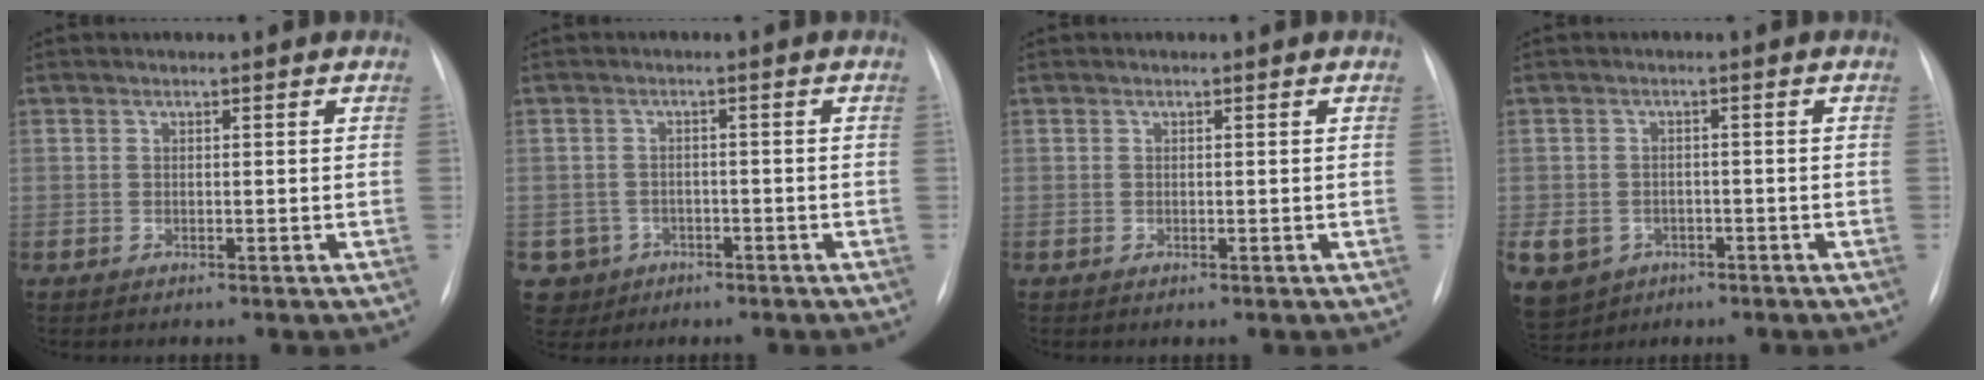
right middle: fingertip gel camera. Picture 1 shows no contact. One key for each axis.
{"total": 4.9, "fx": -2.2, "fy": 4.4, "fz": -0.2, "tx": 0.002, "ty": 0.011, "tz": -0.032}
{"total": 0.0}
{"total": 11.9, "fx": -5.3, "fy": 9.8, "fz": 4.2, "tx": -0.125, "ty": 0.005, "tz": -0.070}